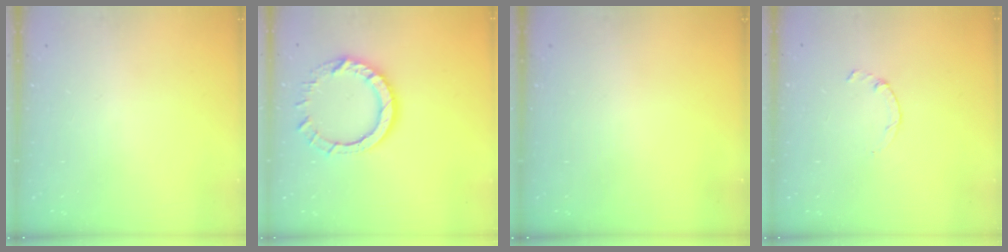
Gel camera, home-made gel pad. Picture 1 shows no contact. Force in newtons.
{"total": 10.5, "press": 10.4, "slide": 1.0}
{"total": 0.0}
{"total": 1.5, "press": 1.4, "slide": 0.3}